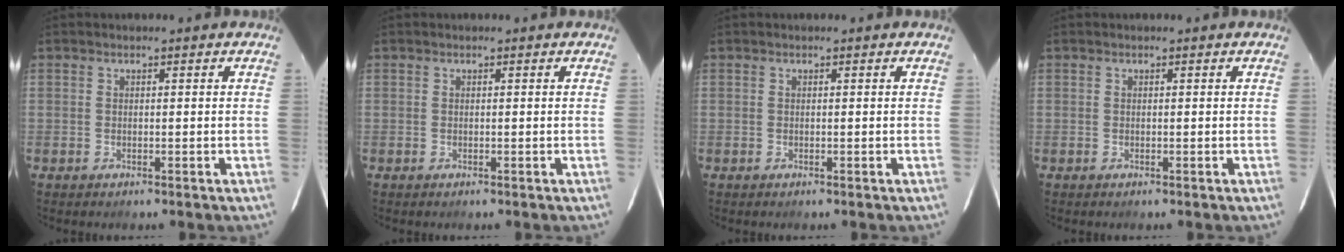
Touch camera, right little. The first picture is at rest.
{"total": 0.0}
{"total": 0.0}
{"total": 0.0}